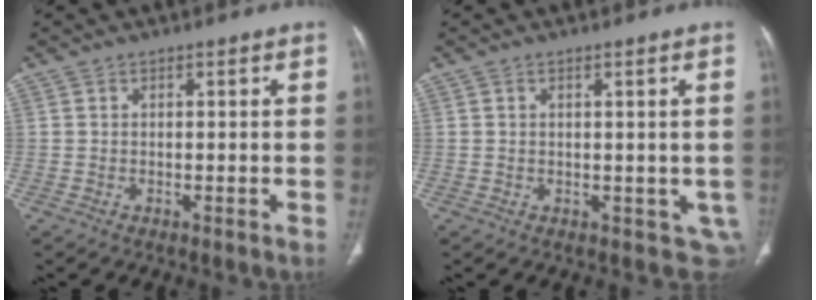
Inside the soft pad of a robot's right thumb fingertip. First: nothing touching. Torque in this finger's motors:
{"motor_torque": [-0.14, -0.34, -0.52, 0.06, -0.02]}